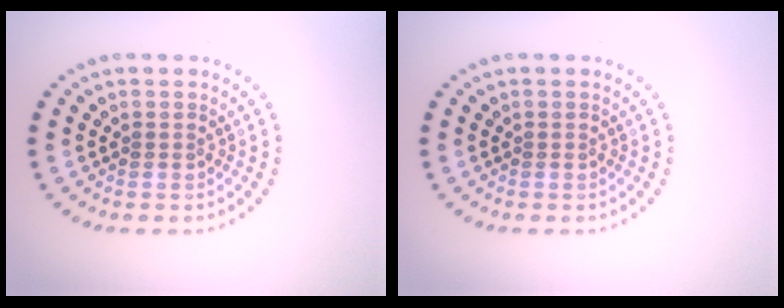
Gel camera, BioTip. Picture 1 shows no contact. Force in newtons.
{"total": 0.0}